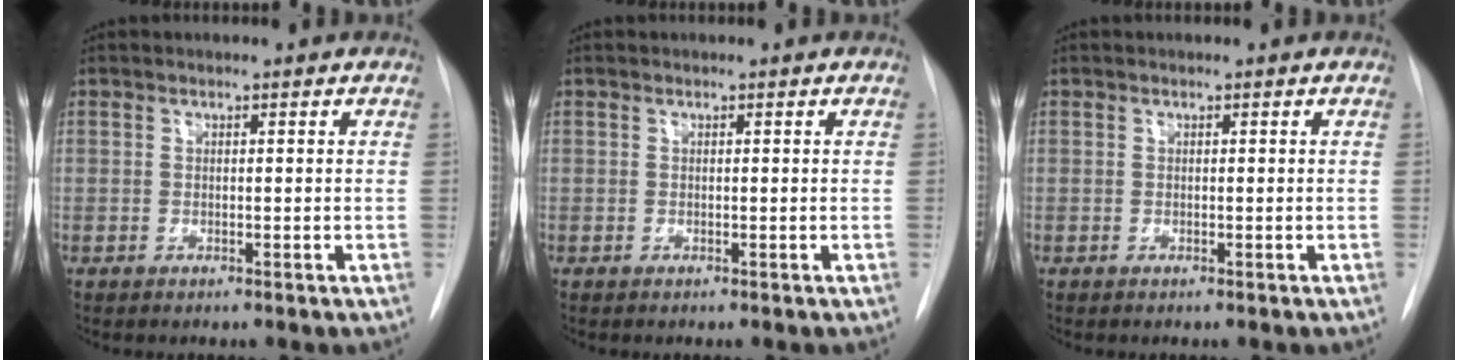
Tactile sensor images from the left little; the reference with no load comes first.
{"total": 0.0}
{"total": 0.0}